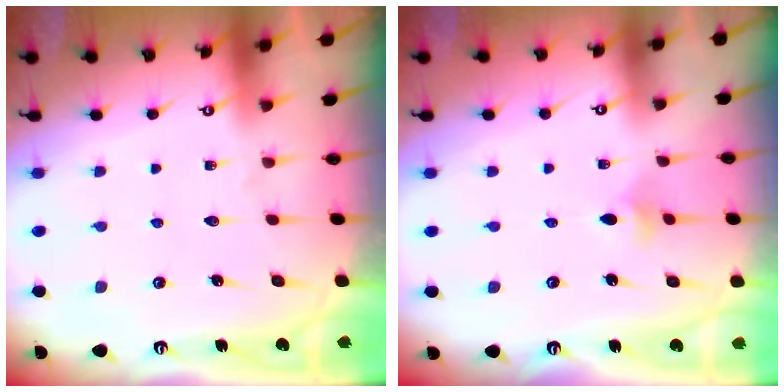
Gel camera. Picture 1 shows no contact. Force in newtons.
{"total": 2.7, "press": 2.6, "slide": 0.5}